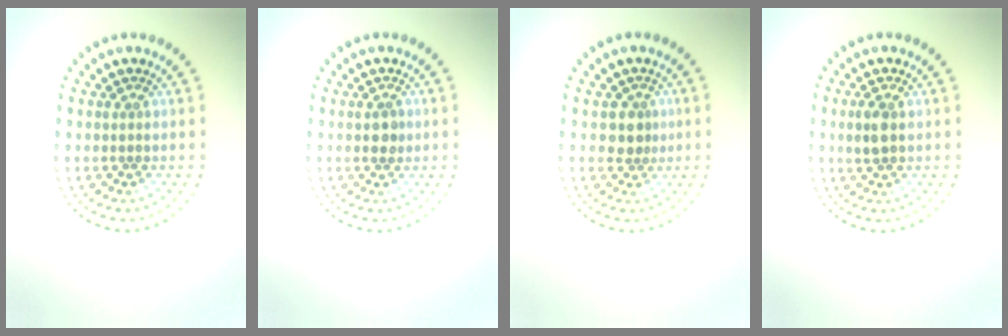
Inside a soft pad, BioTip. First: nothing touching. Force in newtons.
{"total": 1.3, "press": 1.3, "slide": 0.2}
{"total": 2.1, "press": 1.7, "slide": 1.1}
{"total": 1.8, "press": 1.8, "slide": 0.1}